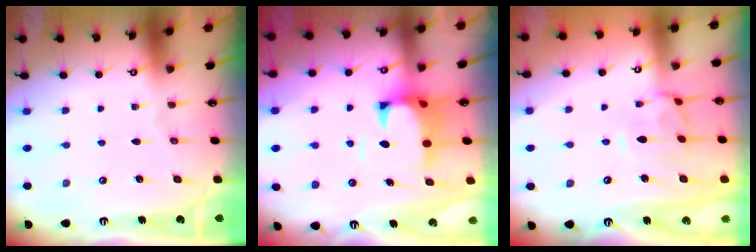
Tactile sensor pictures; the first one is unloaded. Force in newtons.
{"total": 2.6, "press": 2.4, "slide": 1.1}
{"total": 1.3, "press": 0.8, "slide": 1.1}